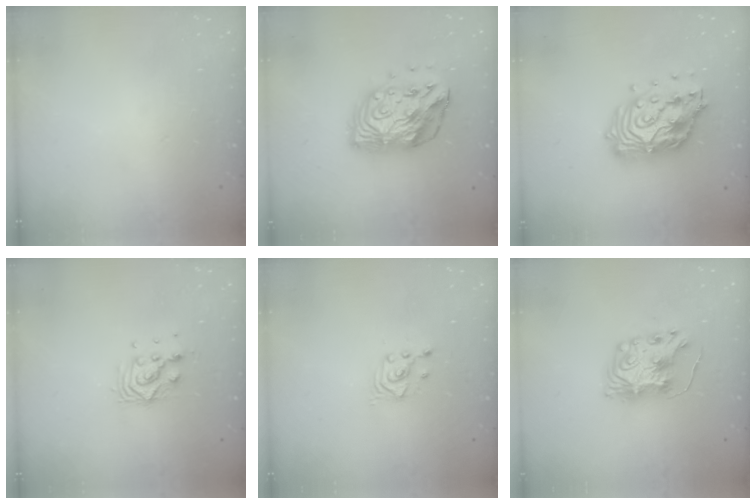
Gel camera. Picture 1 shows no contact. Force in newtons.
{"total": 13.7, "press": 13.6, "slide": 1.2}
{"total": 17.1, "press": 17.0, "slide": 1.5}
{"total": 8.6, "press": 8.6, "slide": 0.7}
{"total": 2.7, "press": 2.7, "slide": 0.2}
{"total": 8.3, "press": 8.3, "slide": 0.2}